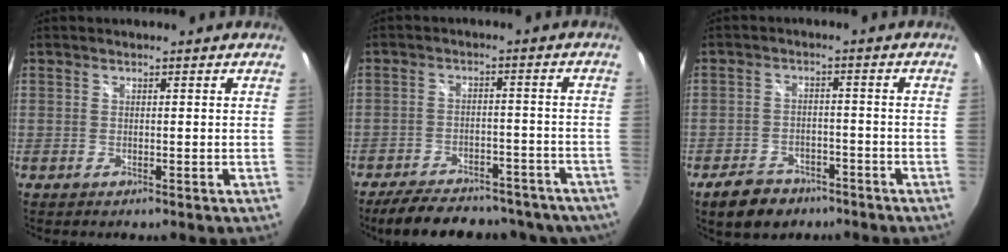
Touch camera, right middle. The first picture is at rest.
{"total": 22.7, "force": [-18.8, 8.6, 9.5], "torque": [-0.178, 0.010, -0.228]}
{"total": 8.3, "force": [-5.8, 4.8, 3.3], "torque": [-0.088, 0.010, -0.084]}